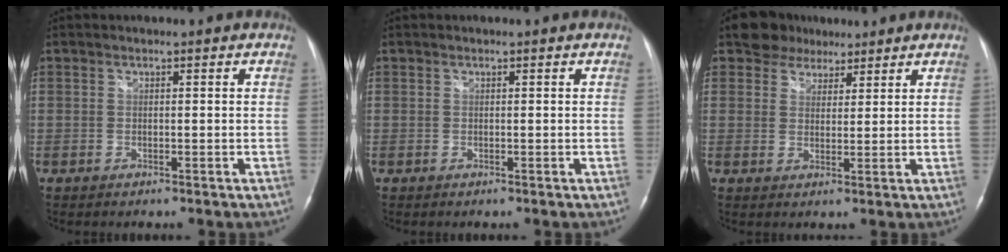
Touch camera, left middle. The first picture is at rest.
{"total": 0.0}
{"total": 5.6, "force": [4.2, 3.7, 0.7], "torque": [-0.013, 0.015, 0.071]}